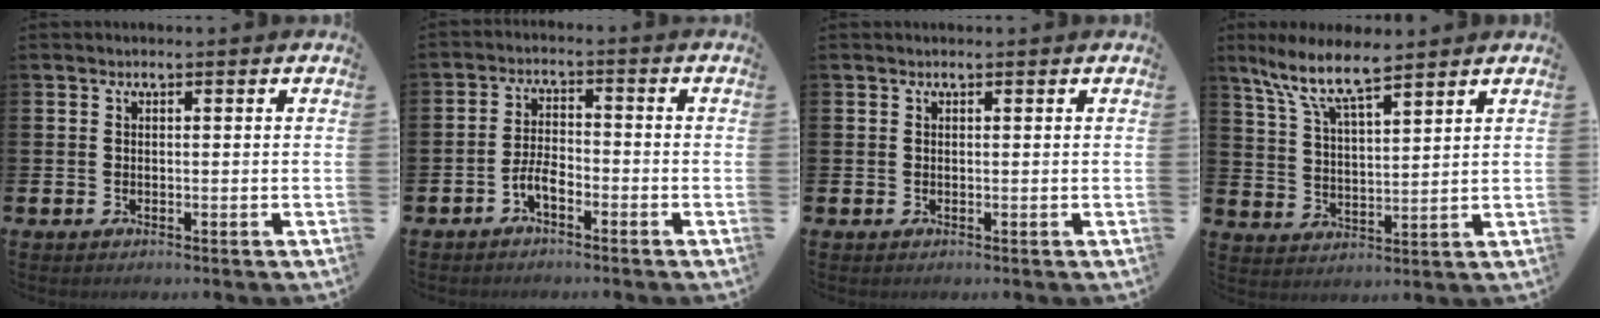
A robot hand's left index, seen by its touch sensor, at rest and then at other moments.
{"total": 3.2, "force": [-1.9, 1.2, 2.3], "torque": [-0.054, 0.008, -0.038]}
{"total": 0.0}
{"total": 8.6, "force": [7.2, 1.9, 4.4], "torque": [-0.113, -0.021, 0.129]}